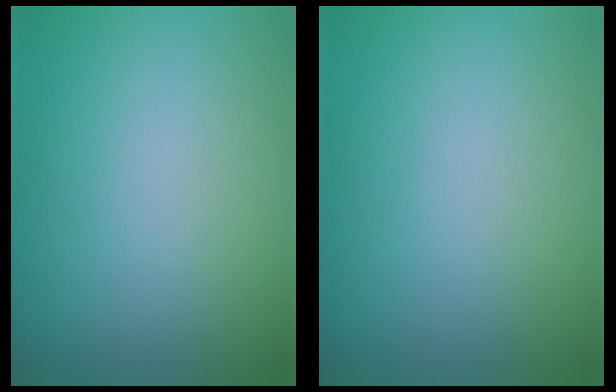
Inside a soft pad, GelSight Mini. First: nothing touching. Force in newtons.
{"total": 0.0}